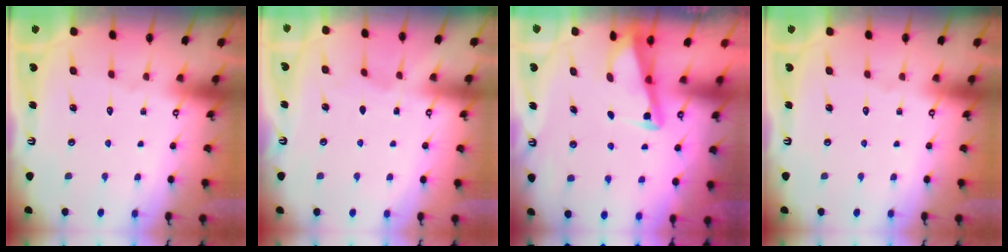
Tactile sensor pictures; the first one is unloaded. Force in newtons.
{"total": 2.7, "press": 2.7, "slide": 0.2}
{"total": 2.7, "press": 2.7, "slide": 0.4}
{"total": 0.0}